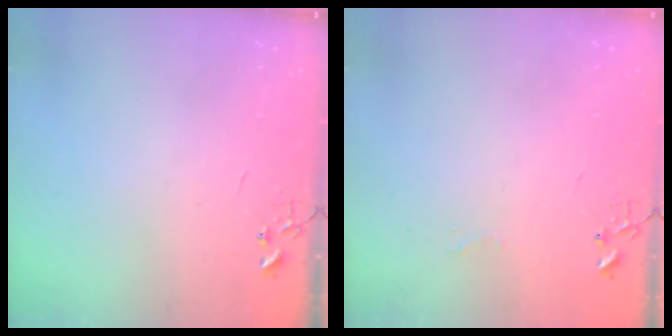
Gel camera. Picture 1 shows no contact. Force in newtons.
{"total": 3.4, "press": 3.4, "slide": 0.3}